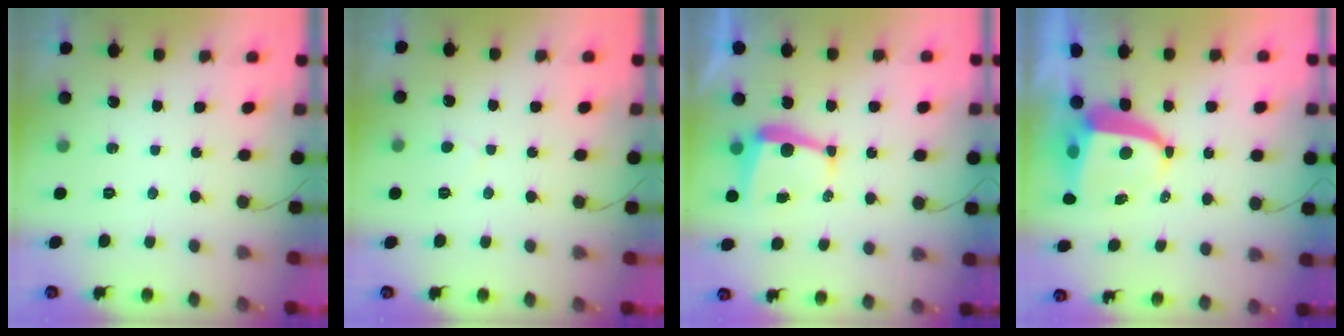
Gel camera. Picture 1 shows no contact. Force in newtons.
{"total": 2.9, "press": 2.9, "slide": 0.3}
{"total": 6.2, "press": 6.2, "slide": 0.4}
{"total": 8.5, "press": 8.4, "slide": 1.0}